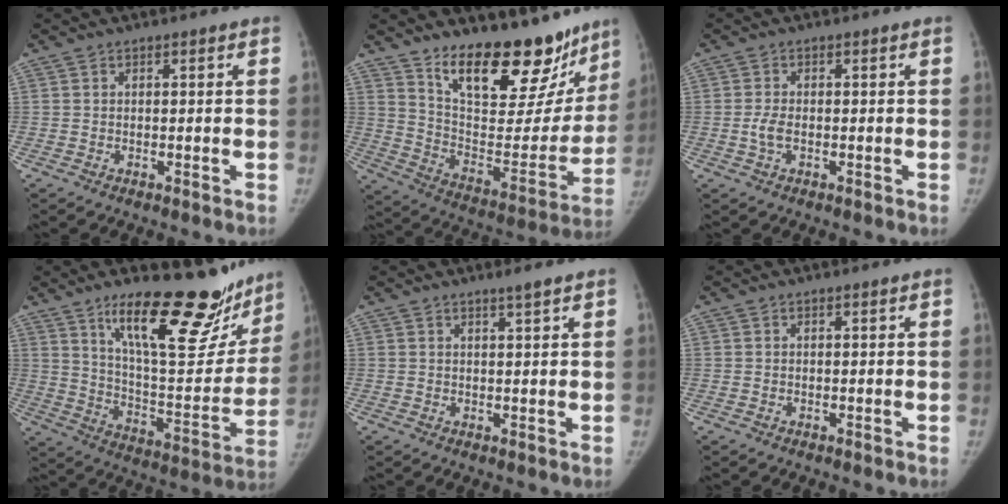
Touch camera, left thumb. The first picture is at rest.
{"total": 25.5, "force": [18.8, 10.6, 13.5], "torque": [-0.149, -0.108, 0.291]}
{"total": 2.4, "force": [-0.5, 1.3, 2.0], "torque": [-0.049, 0.005, -0.010]}
{"total": 25.6, "force": [17.8, 8.6, 16.3], "torque": [-0.183, -0.100, 0.276]}
{"total": 1.7, "force": [1.3, -0.2, 1.1], "torque": [-0.018, -0.011, 0.023]}
{"total": 0.0}